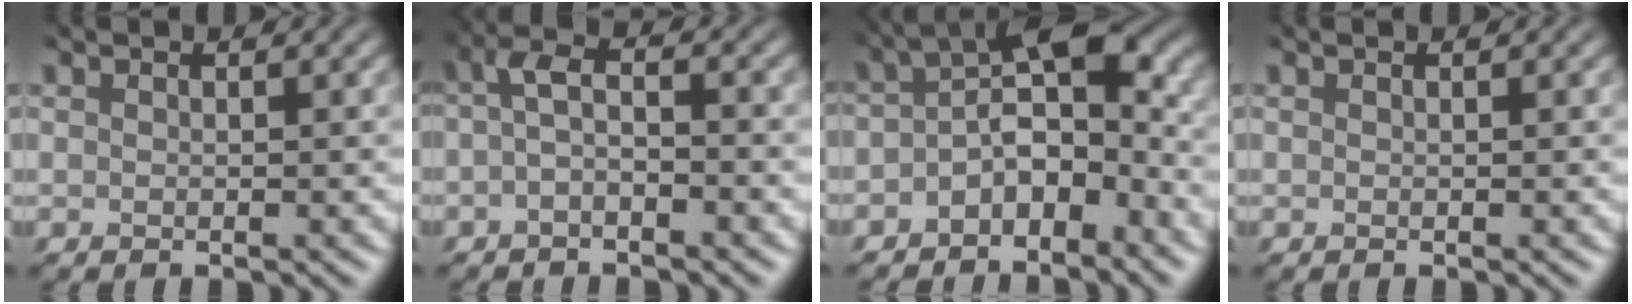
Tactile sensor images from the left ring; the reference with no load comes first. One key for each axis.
{"total": 2.1, "fx": -1.4, "fy": 0.6, "fz": 1.5, "tx": -0.048, "ty": 0.000, "tz": -0.019}
{"total": 5.7, "fx": -2.7, "fy": 2.9, "fz": 4.1, "tx": -0.060, "ty": 0.017, "tz": -0.052}
{"total": 0.0}